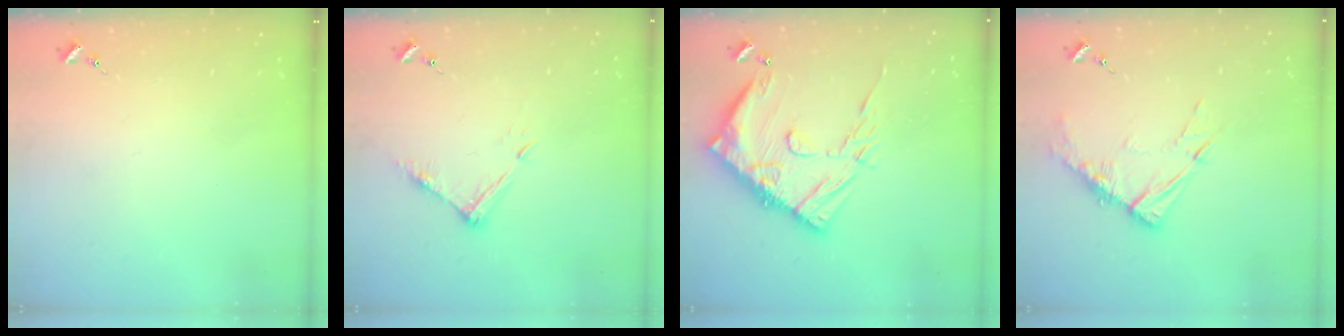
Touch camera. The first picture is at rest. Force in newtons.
{"total": 8.0, "press": 8.0, "slide": 0.4}
{"total": 19.6, "press": 19.5, "slide": 2.0}
{"total": 11.3, "press": 11.2, "slide": 1.1}